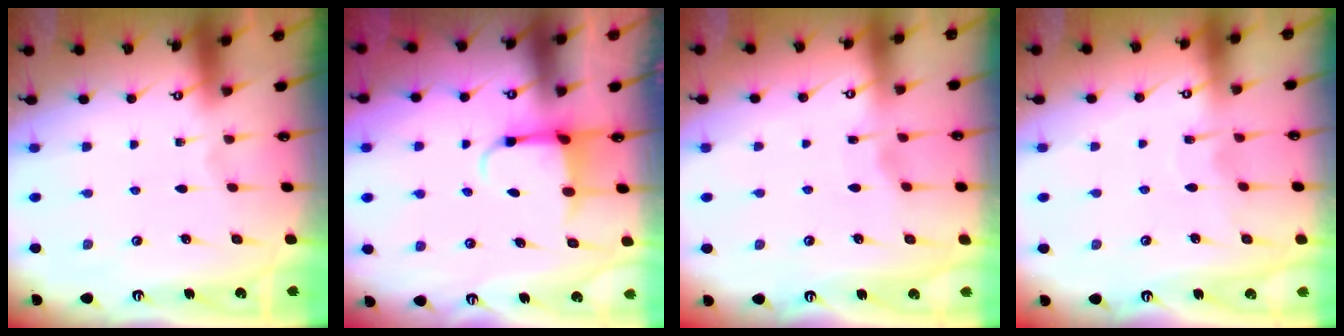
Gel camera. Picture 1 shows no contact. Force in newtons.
{"total": 3.8, "press": 3.7, "slide": 1.1}
{"total": 2.6, "press": 2.6, "slide": 0.3}
{"total": 6.7, "press": 6.7, "slide": 0.1}